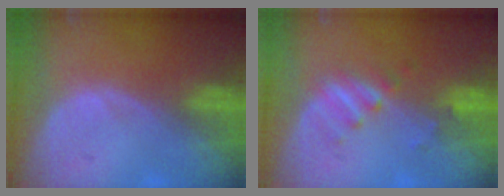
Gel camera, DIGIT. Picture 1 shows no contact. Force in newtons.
{"total": 3.2, "press": 3.2, "slide": 0.4}